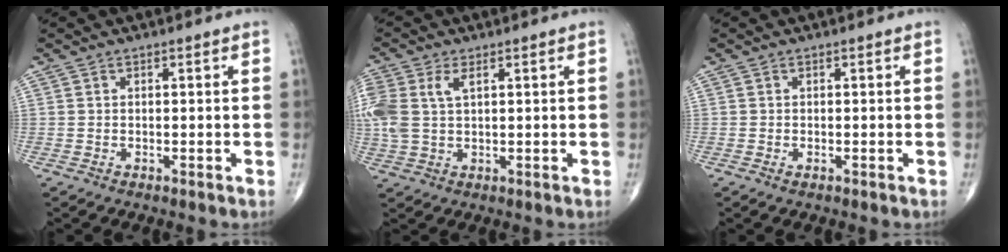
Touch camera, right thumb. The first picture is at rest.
{"total": 8.9, "force": [2.4, 4.9, 6.9], "torque": [-0.190, 0.016, 0.055]}
{"total": 0.5, "force": [-0.2, 0.3, 0.4], "torque": [-0.010, 0.001, -0.003]}